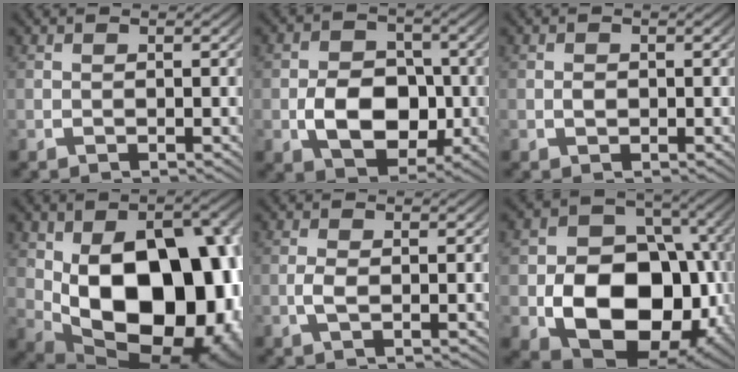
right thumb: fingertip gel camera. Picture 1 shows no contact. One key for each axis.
{"total": 8.6, "fx": -1.1, "fy": 6.3, "fz": 5.7, "tx": -0.113, "ty": -0.032, "tz": -0.005}
{"total": 0.8, "fx": -0.1, "fy": 0.6, "fz": 0.5, "tx": -0.012, "ty": -0.006, "tz": 0.002}
{"total": 22.3, "fx": -2.5, "fy": 13.8, "fz": 17.3, "tx": -0.307, "ty": -0.075, "tz": 0.006}
{"total": 1.4, "fx": -0.1, "fy": 0.6, "fz": 1.2, "tx": -0.036, "ty": -0.007, "tz": 0.001}
{"total": 18.1, "fx": -2.3, "fy": 13.1, "fz": 12.3, "tx": -0.222, "ty": -0.064, "tz": -0.016}